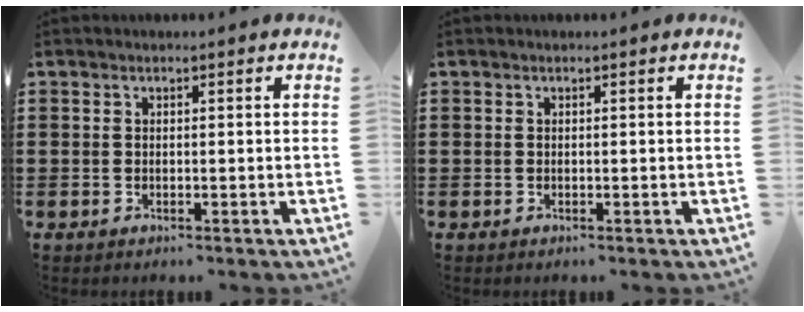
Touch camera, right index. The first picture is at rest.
{"total": 0.0}